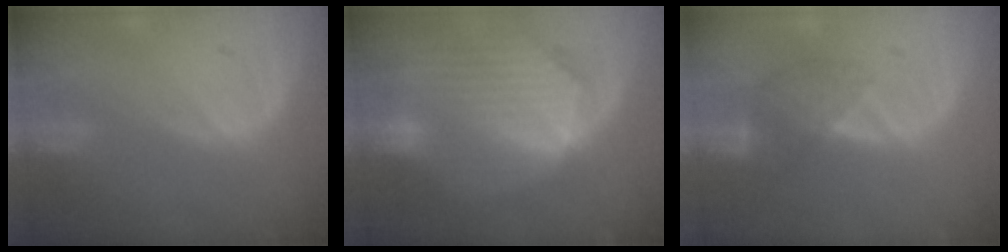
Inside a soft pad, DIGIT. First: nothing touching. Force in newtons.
{"total": 10.2, "press": 8.9, "slide": 5.0}
{"total": 4.2, "press": 4.2, "slide": 0.5}